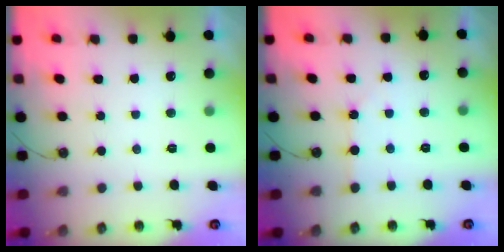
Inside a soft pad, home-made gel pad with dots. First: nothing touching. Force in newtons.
{"total": 2.7, "press": 2.7, "slide": 0.3}